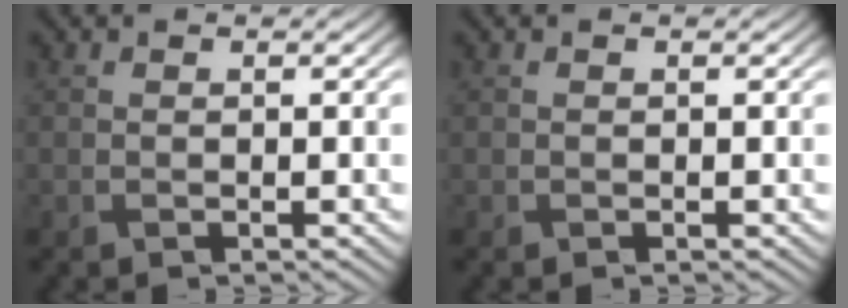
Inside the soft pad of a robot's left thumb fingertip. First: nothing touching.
{"total": 0.0}